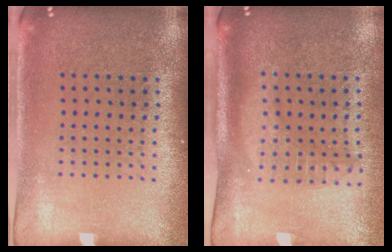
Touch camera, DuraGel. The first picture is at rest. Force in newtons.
{"total": 1.8, "press": 1.4, "slide": 1.0}